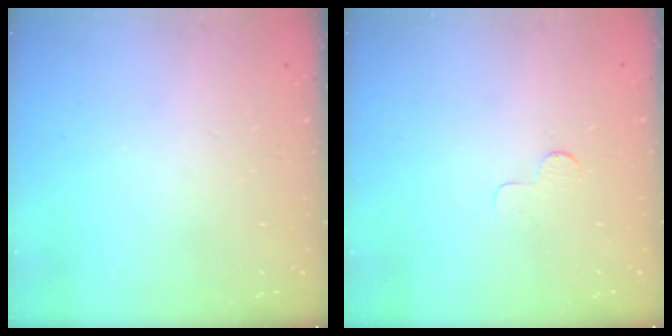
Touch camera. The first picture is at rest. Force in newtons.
{"total": 3.0, "press": 2.9, "slide": 0.3}